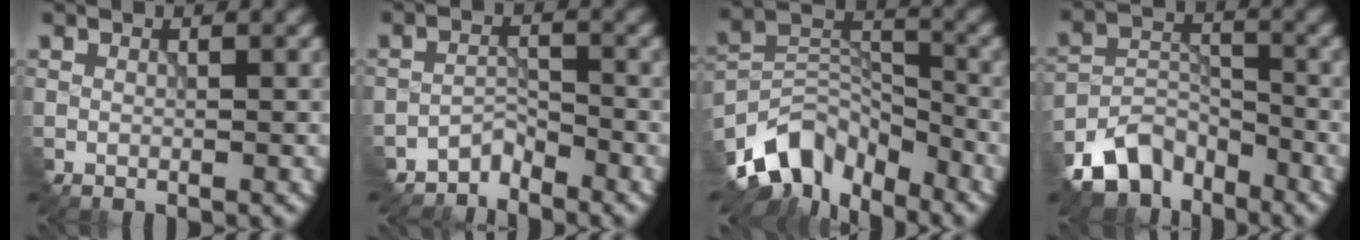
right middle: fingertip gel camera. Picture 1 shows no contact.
{"total": 2.2, "force": [-2.1, 0.3, -0.3], "torque": [0.006, 0.010, -0.044]}
{"total": 8.7, "force": [-6.6, 4.6, 3.5], "torque": [-0.055, -0.006, -0.139]}
{"total": 6.9, "force": [-5.4, 3.6, 2.3], "torque": [-0.040, -0.005, -0.107]}